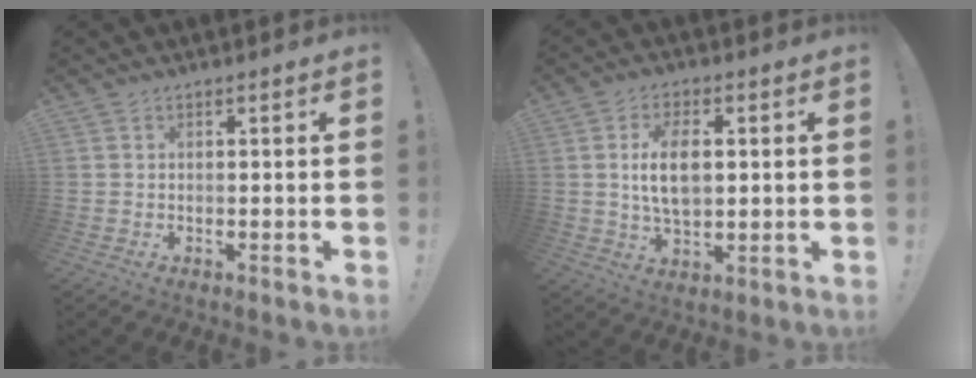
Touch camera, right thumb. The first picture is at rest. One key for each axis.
{"total": 10.2, "fx": 1.3, "fy": 5.6, "fz": 8.5, "tx": -0.148, "ty": -0.003, "tz": 0.020}